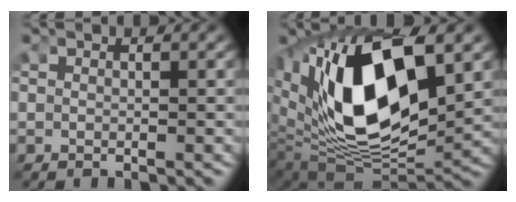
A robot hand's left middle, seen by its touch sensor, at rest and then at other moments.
{"total": 19.3, "force": [1.9, 11.8, 15.1], "torque": [-0.284, -0.025, 0.046]}